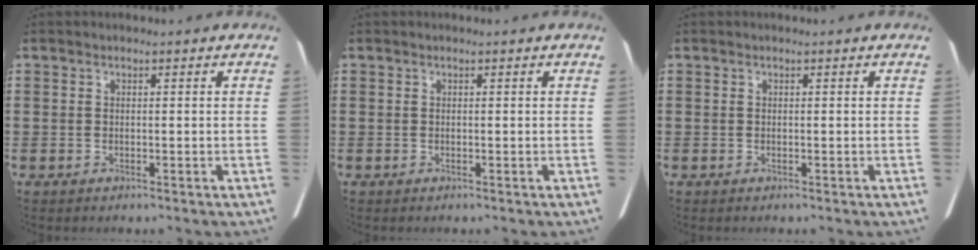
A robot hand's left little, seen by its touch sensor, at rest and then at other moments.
{"total": 0.0}
{"total": 0.0}